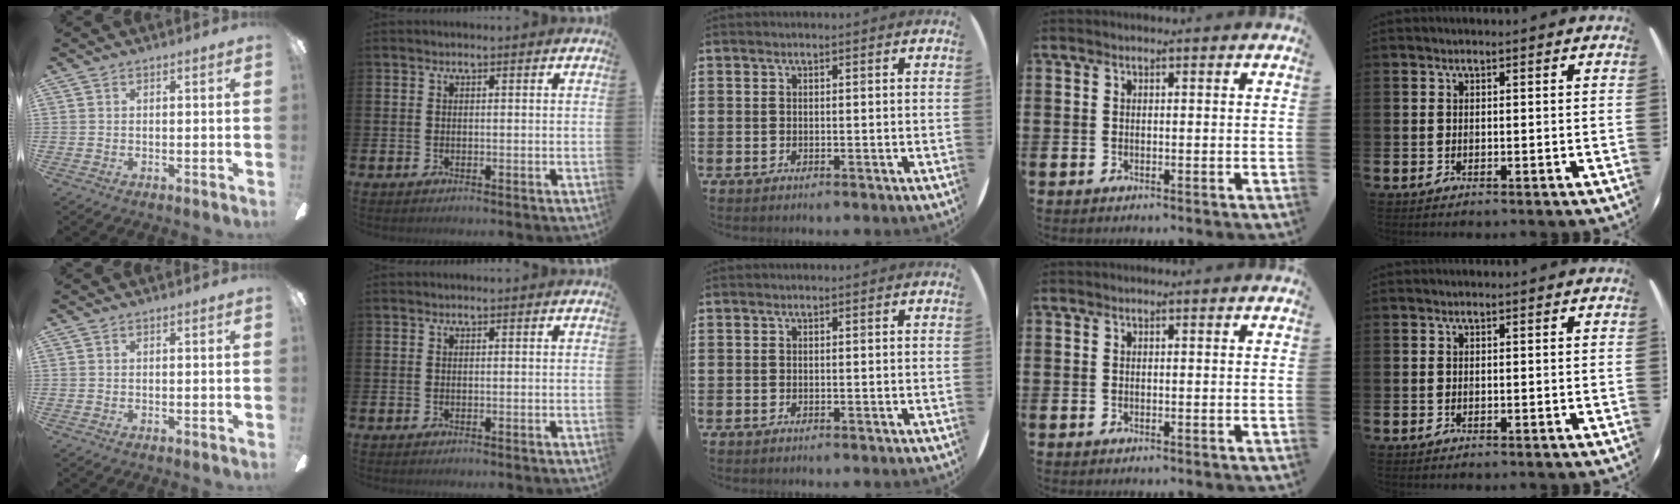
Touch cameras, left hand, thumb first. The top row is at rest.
{}